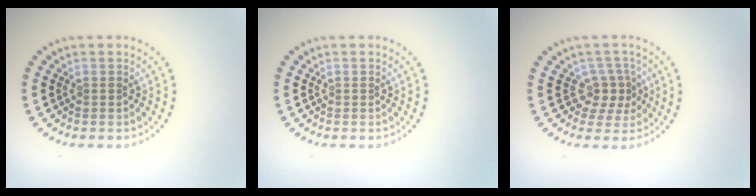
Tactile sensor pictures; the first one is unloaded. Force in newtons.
{"total": 0.0}
{"total": 2.5, "press": 1.9, "slide": 1.6}